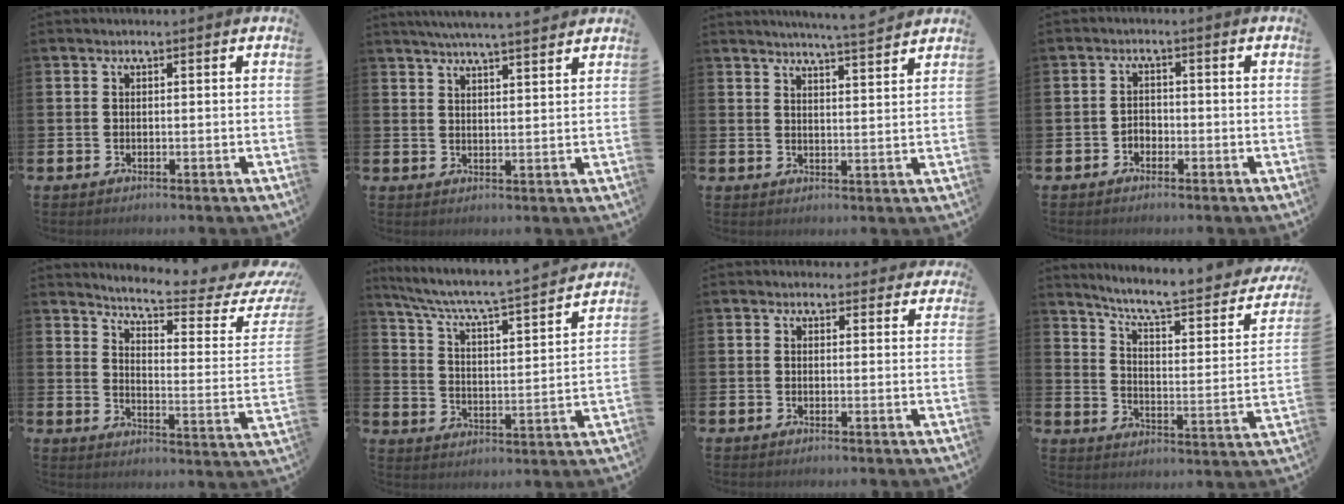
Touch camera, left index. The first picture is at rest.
{"total": 5.0, "force": [4.8, -0.4, 1.3], "torque": [-0.036, -0.017, 0.087]}
{"total": 4.9, "force": [4.8, -1.0, 0.7], "torque": [-0.016, -0.032, 0.081]}
{"total": 1.6, "force": [-1.0, 1.2, 0.4], "torque": [-0.008, 0.002, -0.023]}
{"total": 5.8, "force": [5.1, 0.2, 2.7], "torque": [-0.065, -0.049, 0.079]}
{"total": 6.0, "force": [5.5, 0.2, 2.5], "torque": [-0.079, -0.050, 0.085]}
{"total": 1.6, "force": [1.3, 0.9, 0.1], "torque": [0.002, 0.003, 0.021]}
{"total": 7.2, "force": [6.2, 1.2, 3.6], "torque": [-0.087, -0.049, 0.095]}